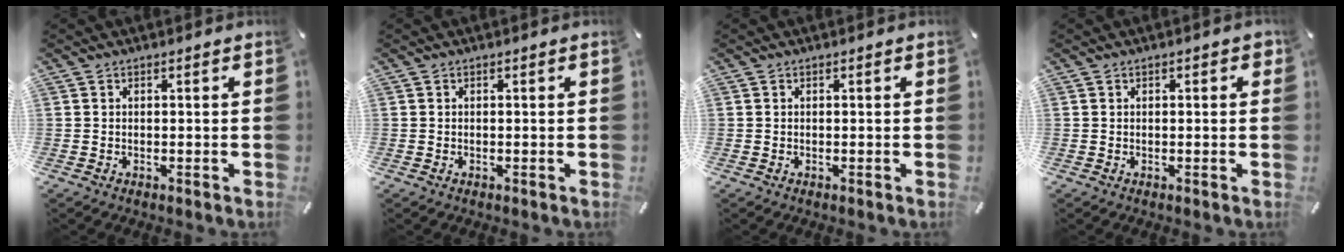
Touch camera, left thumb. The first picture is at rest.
{"total": 0.0}
{"total": 0.0}
{"total": 1.1, "force": [0.2, 0.7, 0.8], "torque": [-0.008, 0.002, 0.000]}